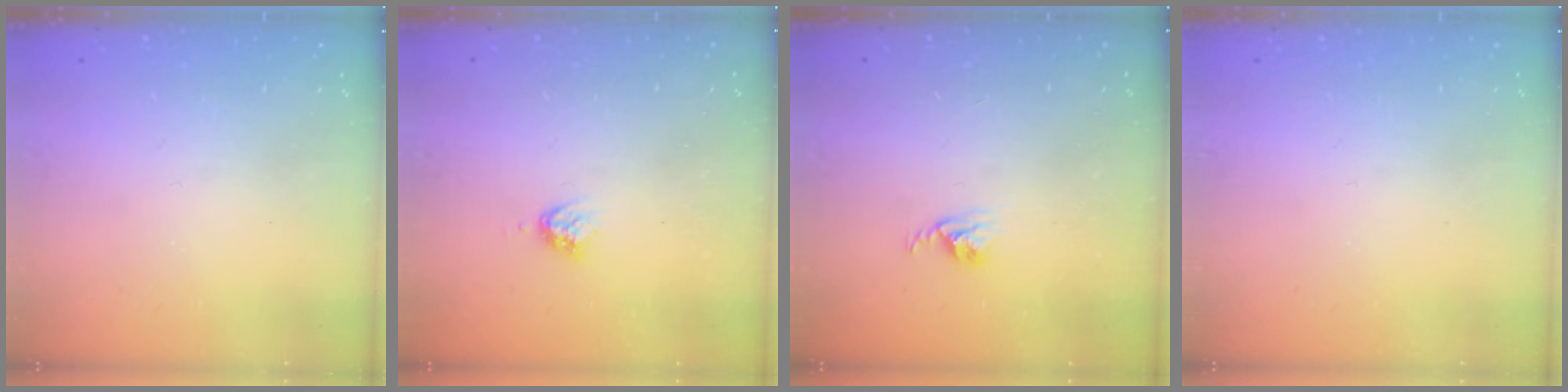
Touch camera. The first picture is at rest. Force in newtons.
{"total": 3.5, "press": 3.5, "slide": 0.5}
{"total": 2.8, "press": 2.7, "slide": 0.4}
{"total": 0.0}